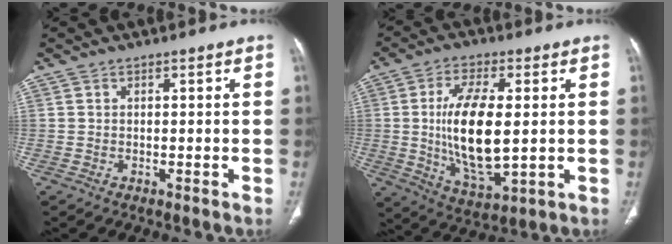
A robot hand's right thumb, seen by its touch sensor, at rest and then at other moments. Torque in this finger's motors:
{"motor_torque": [2.40, 2.61, 2.40, 0.36, 0.76]}